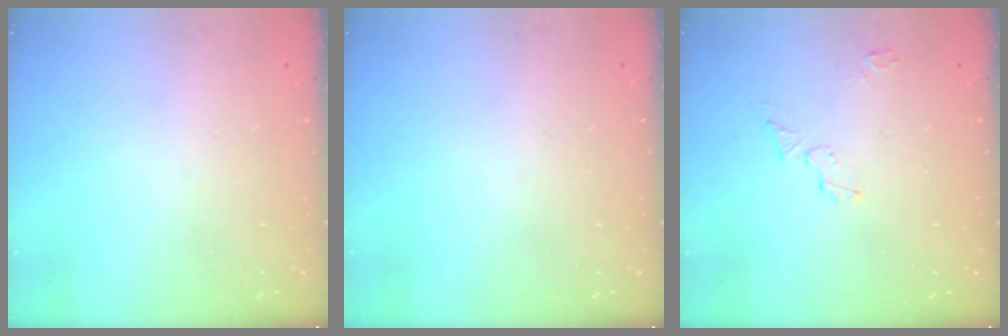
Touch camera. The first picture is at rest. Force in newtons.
{"total": 0.0}
{"total": 4.4, "press": 4.4, "slide": 0.1}